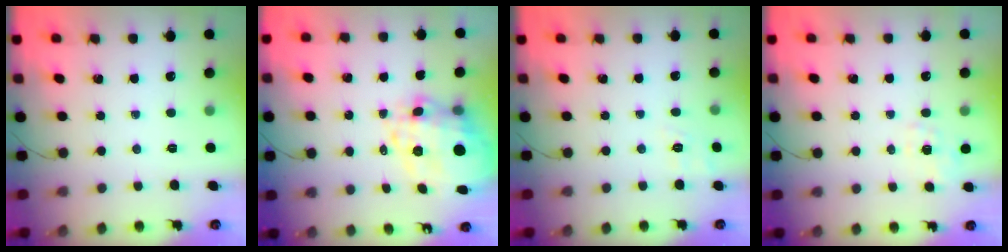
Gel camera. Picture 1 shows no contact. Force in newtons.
{"total": 12.8, "press": 12.1, "slide": 4.1}
{"total": 7.2, "press": 6.9, "slide": 2.1}
{"total": 2.1, "press": 1.6, "slide": 1.4}